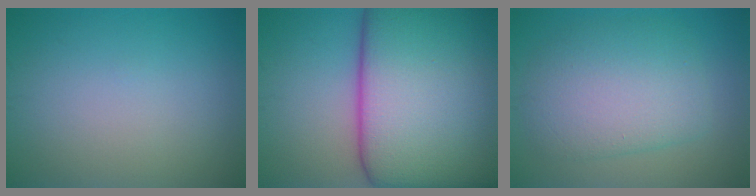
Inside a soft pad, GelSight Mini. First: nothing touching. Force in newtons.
{"total": 23.4, "press": 23.4, "slide": 0.7}
{"total": 6.0, "press": 6.0, "slide": 0.2}